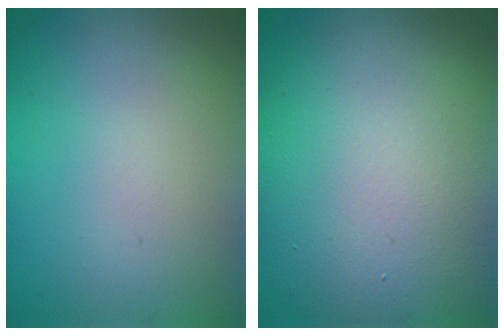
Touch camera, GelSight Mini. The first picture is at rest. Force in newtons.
{"total": 13.9, "press": 13.9, "slide": 0.7}